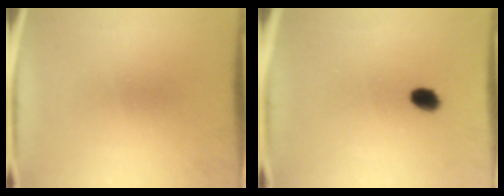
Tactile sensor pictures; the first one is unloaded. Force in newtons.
{"total": 3.2}